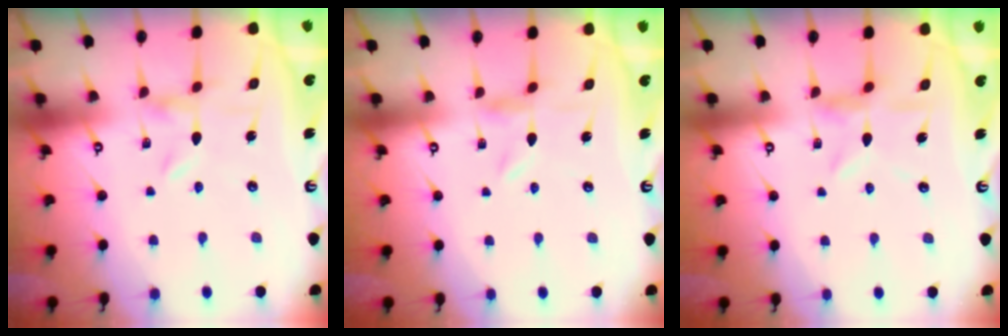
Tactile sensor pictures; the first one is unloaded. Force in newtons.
{"total": 0.7, "press": 0.6, "slide": 0.3}
{"total": 6.7, "press": 6.6, "slide": 0.6}